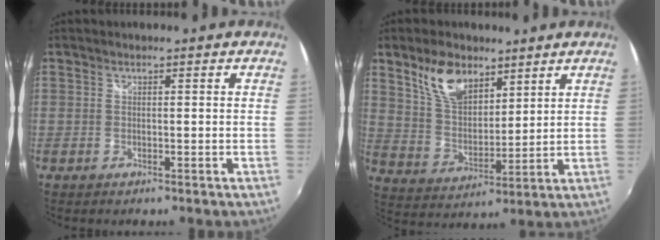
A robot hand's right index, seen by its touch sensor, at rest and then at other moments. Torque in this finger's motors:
{"motor_torque": [0.32, 0.27, 0.22, 0.09]}